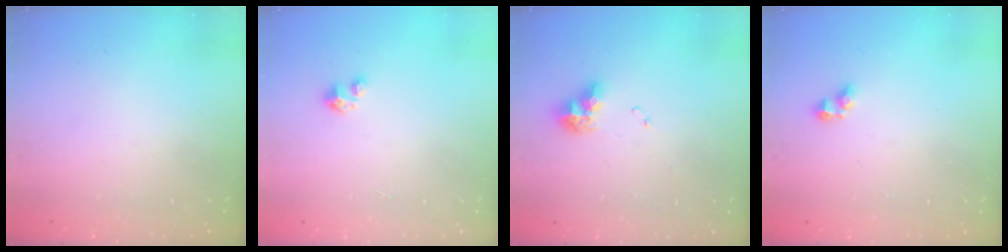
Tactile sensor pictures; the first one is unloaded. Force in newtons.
{"total": 1.8, "press": 1.8, "slide": 0.1}
{"total": 9.5, "press": 9.5, "slide": 1.0}
{"total": 2.9, "press": 2.6, "slide": 1.1}